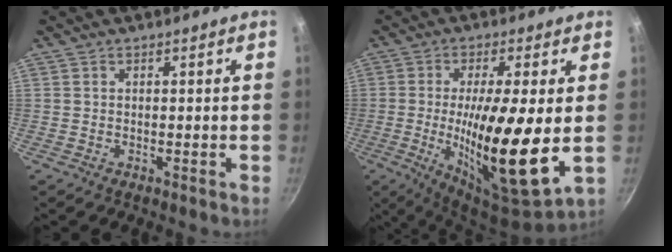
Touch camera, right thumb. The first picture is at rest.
{"total": 19.3, "force": [-1.0, 4.1, 18.8], "torque": [-0.321, -0.020, -0.016]}